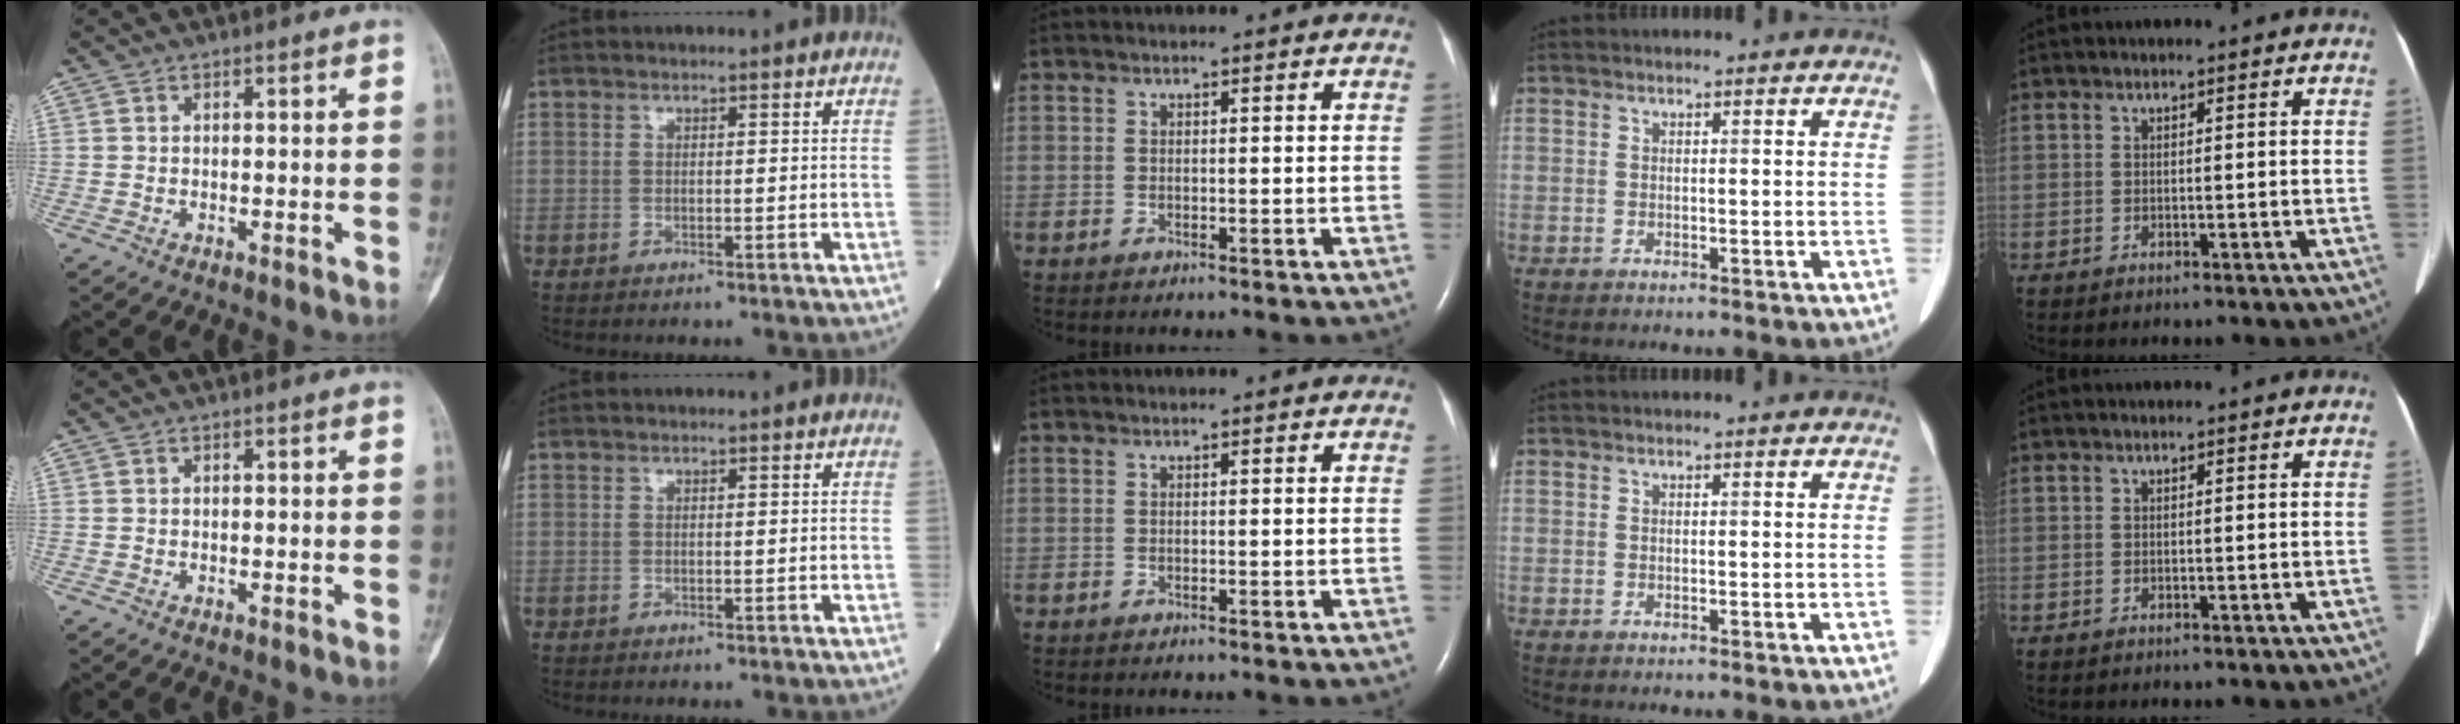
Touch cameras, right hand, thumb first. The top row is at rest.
{}